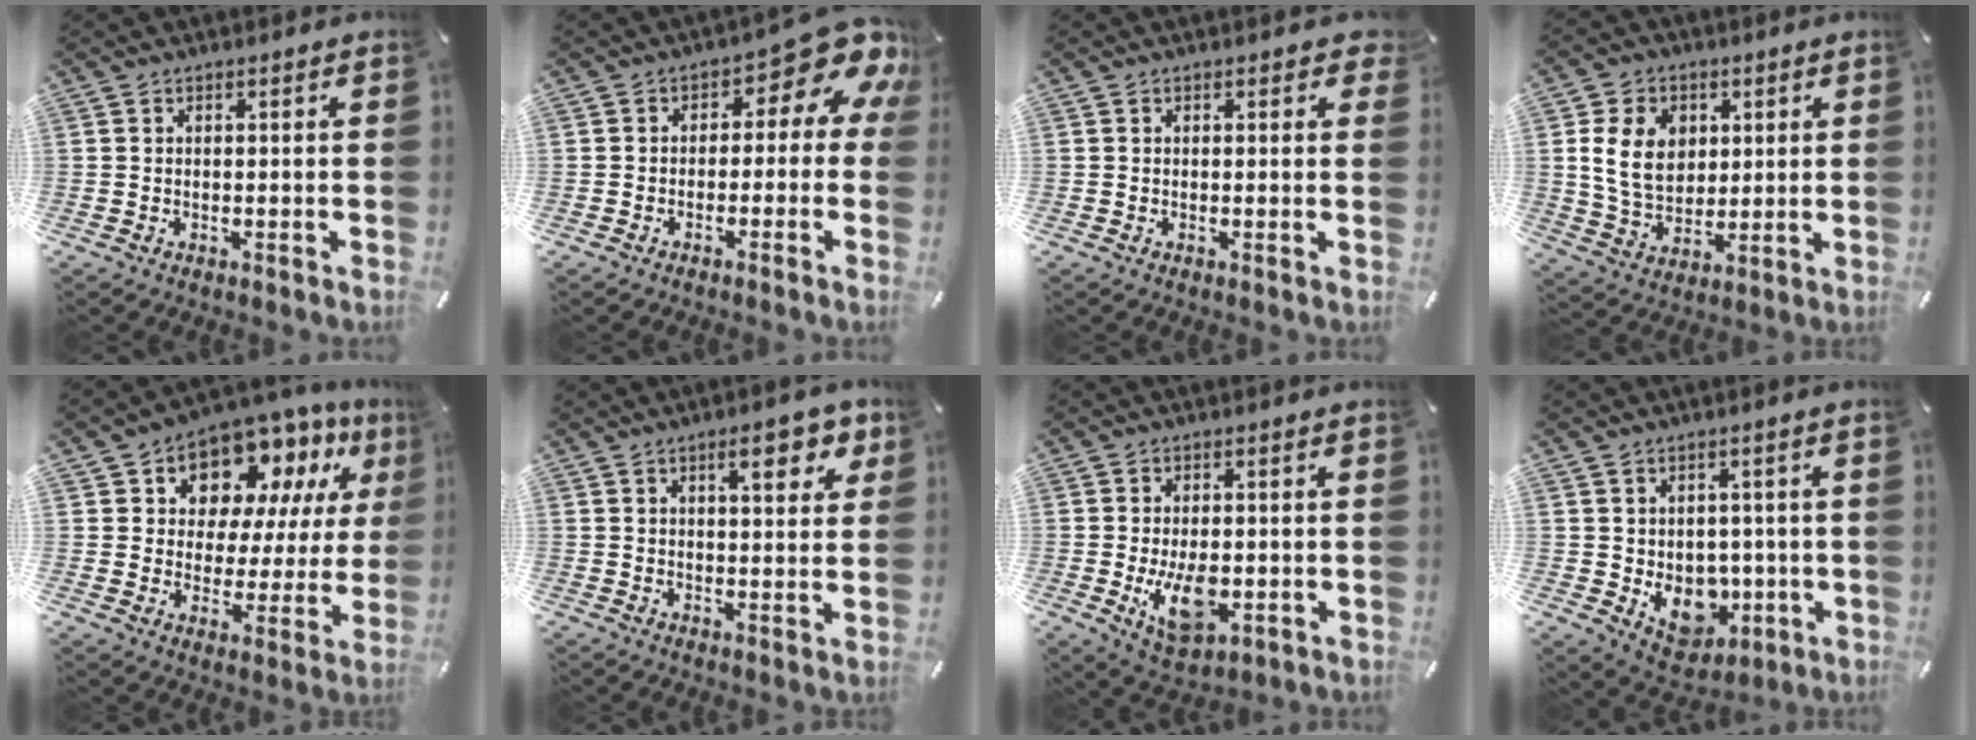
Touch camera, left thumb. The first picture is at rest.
{"total": 9.9, "force": [3.6, 5.3, 7.6], "torque": [-0.088, -0.033, 0.059]}
{"total": 1.1, "force": [0.4, 0.7, 0.7], "torque": [-0.002, -0.004, 0.003]}
{"total": 11.2, "force": [2.2, 9.0, 6.3], "torque": [-0.129, 0.005, 0.040]}
{"total": 12.2, "force": [9.1, 7.3, 3.6], "torque": [-0.071, -0.078, 0.168]}
{"total": 8.8, "force": [4.6, 3.4, 6.7], "torque": [-0.087, -0.015, 0.071]}
{"total": 10.5, "force": [-1.9, 6.0, 8.4], "torque": [-0.158, -0.017, -0.029]}
{"total": 9.6, "force": [-1.3, 8.2, 4.9], "torque": [-0.066, -0.008, -0.014]}